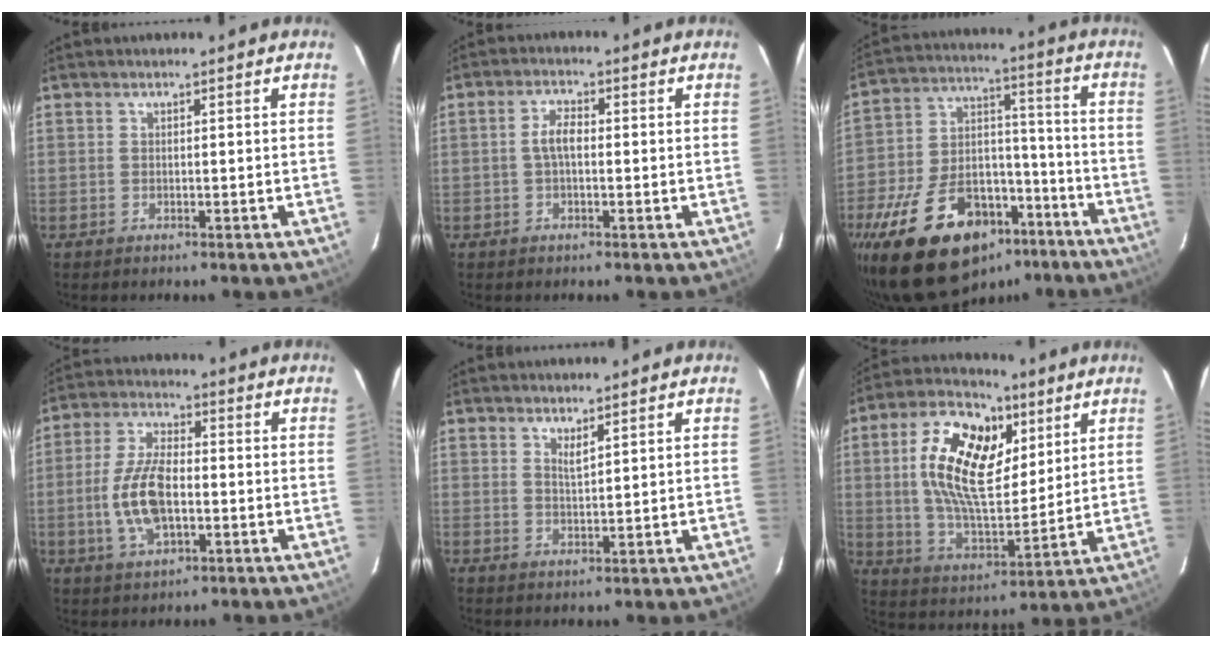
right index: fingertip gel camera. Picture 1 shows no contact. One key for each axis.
{"total": 3.1, "fx": -0.3, "fy": 1.6, "fz": 2.7, "tx": -0.056, "ty": 0.010, "tz": -0.005}
{"total": 25.5, "fx": -16.4, "fy": 13.0, "fz": 14.5, "tx": -0.291, "ty": 0.004, "tz": -0.249}
{"total": 10.6, "fx": -2.1, "fy": 5.1, "fz": 9.1, "tx": -0.190, "ty": 0.005, "tz": -0.037}
{"total": 2.1, "fx": 1.5, "fy": 0.3, "fz": 1.5, "tx": -0.025, "ty": -0.003, "tz": 0.025}
{"total": 18.6, "fx": 5.8, "fy": 9.9, "fz": 14.7, "tx": -0.287, "ty": 0.020, "tz": 0.104}